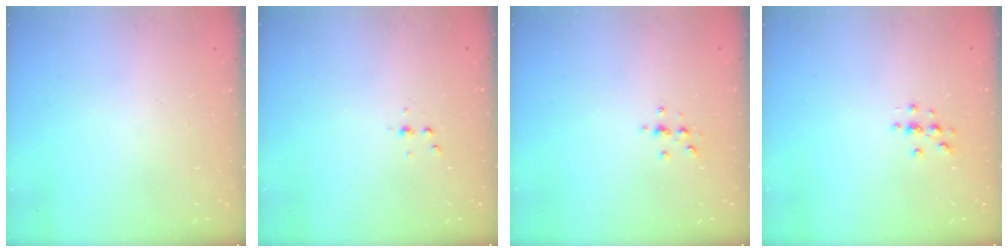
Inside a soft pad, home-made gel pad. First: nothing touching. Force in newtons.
{"total": 2.8, "press": 2.8, "slide": 0.4}
{"total": 2.2, "press": 2.1, "slide": 0.2}
{"total": 3.2, "press": 3.2, "slide": 0.4}